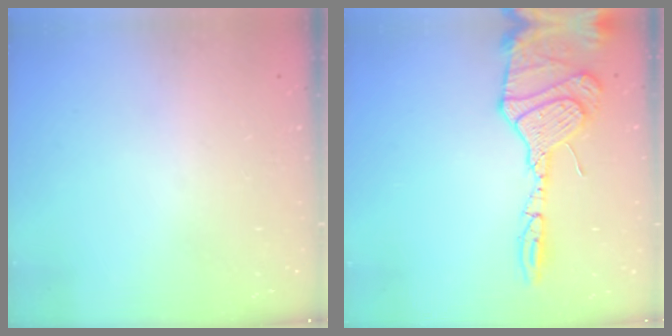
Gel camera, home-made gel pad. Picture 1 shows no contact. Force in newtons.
{"total": 18.6, "press": 18.4, "slide": 3.1}